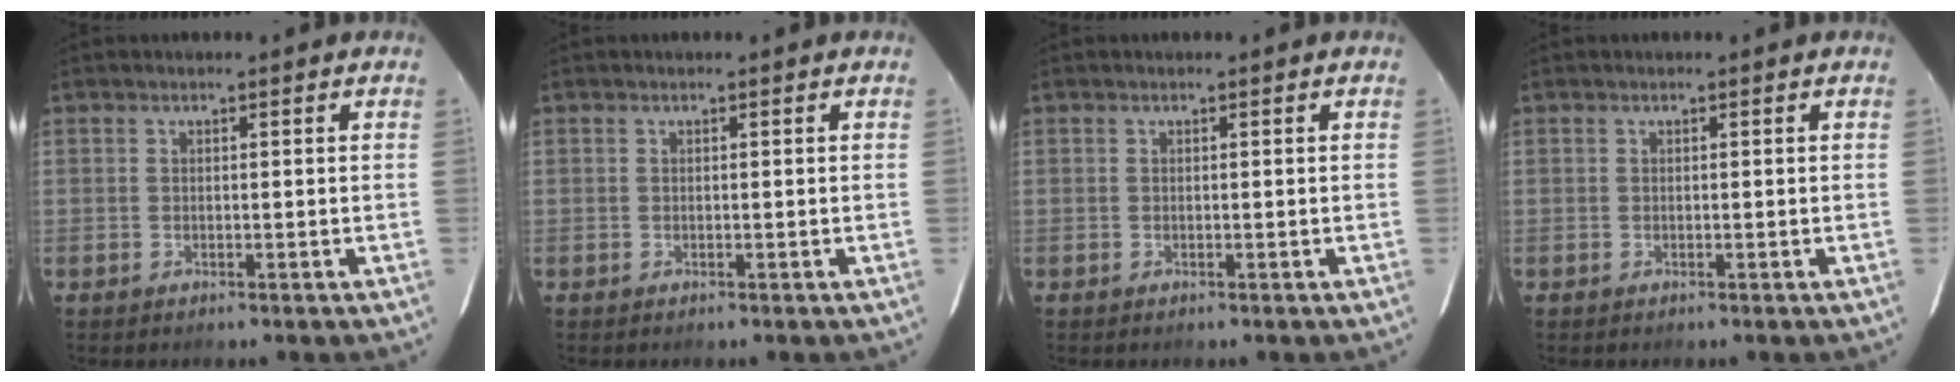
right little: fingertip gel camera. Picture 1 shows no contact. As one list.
[{"total": 0.0}, {"total": 0.0}, {"total": 0.0}]